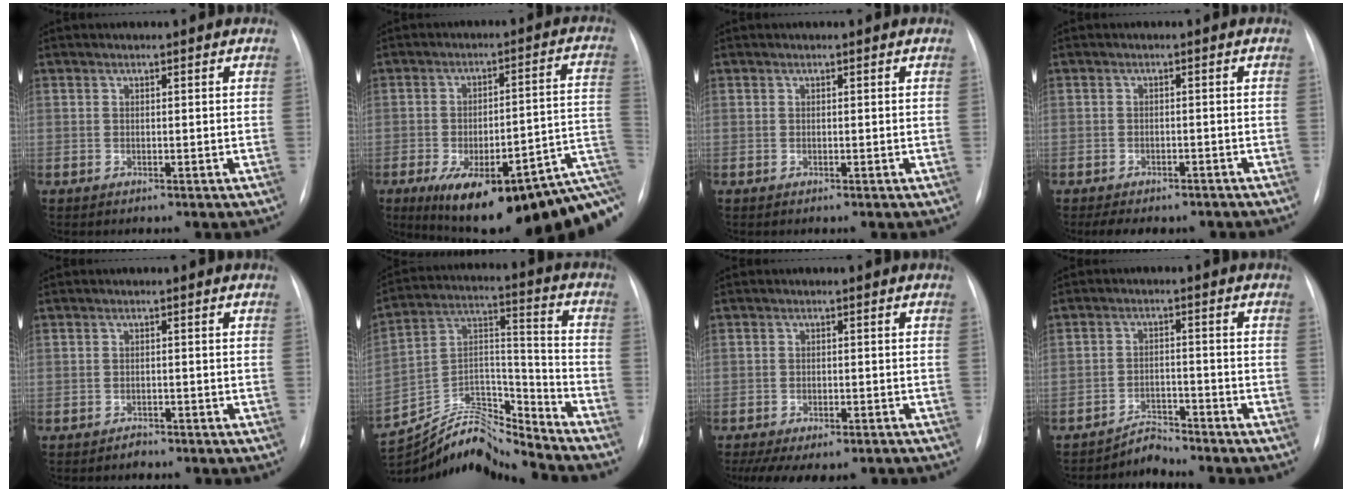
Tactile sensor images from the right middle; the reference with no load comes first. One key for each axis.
{"total": 23.4, "fx": -11.1, "fy": 5.9, "fz": 19.8, "tx": -0.213, "ty": 0.020, "tz": -0.150}
{"total": 0.0}
{"total": 7.4, "fx": -6.0, "fy": 3.6, "fz": 2.6, "tx": -0.034, "ty": 0.008, "tz": -0.071}
{"total": 1.2, "fx": -1.0, "fy": 0.6, "fz": 0.0, "tx": -0.003, "ty": 0.002, "tz": -0.016}
{"total": 17.6, "fx": -17.3, "fy": 1.1, "fz": 3.2, "tx": -0.064, "ty": 0.053, "tz": -0.301}
{"total": 10.1, "fx": -7.1, "fy": 4.9, "fz": 5.1, "tx": -0.086, "ty": 0.001, "tz": -0.093}
{"total": 3.3, "fx": -3.2, "fy": 0.2, "fz": -0.7, "tx": 0.016, "ty": -0.008, "tz": -0.051}